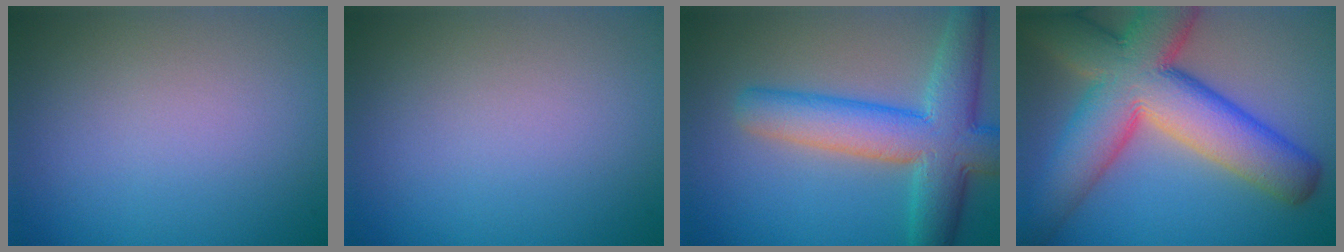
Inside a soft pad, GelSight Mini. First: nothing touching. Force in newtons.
{"total": 0.0}
{"total": 8.4, "press": 8.4, "slide": 0.3}
{"total": 13.0, "press": 13.0, "slide": 0.9}